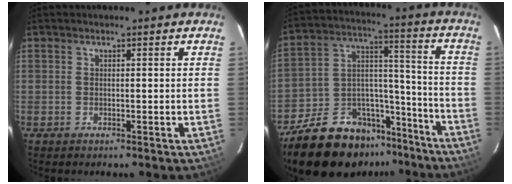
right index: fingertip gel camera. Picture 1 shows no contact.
{"total": 21.3, "force": [-16.2, 10.6, 8.8], "torque": [-0.185, 0.055, -0.241]}